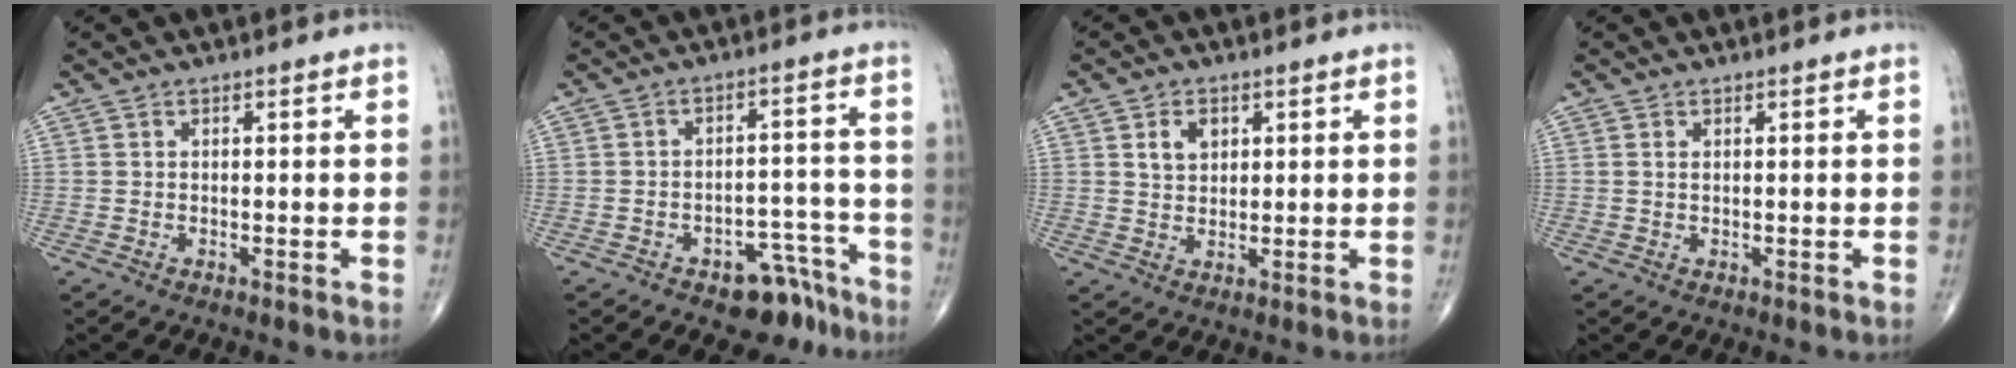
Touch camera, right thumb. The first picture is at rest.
{"total": 8.4, "force": [-6.0, 4.6, 3.7], "torque": [-0.014, 0.064, -0.082]}
{"total": 4.2, "force": [1.6, 3.0, 2.4], "torque": [-0.027, -0.008, 0.029]}
{"total": 0.5, "force": [0.2, 0.2, 0.5], "torque": [-0.010, 0.003, 0.005]}